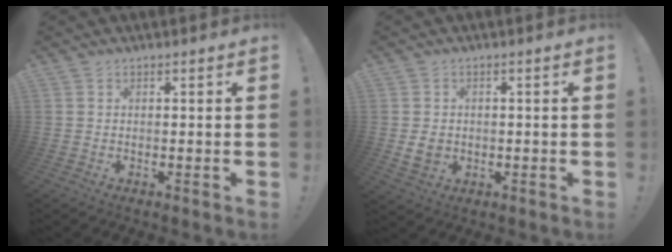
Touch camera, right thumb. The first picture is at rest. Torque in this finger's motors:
{"motor_torque": [-0.25, 0.01, 0.09, -0.11, -0.02]}